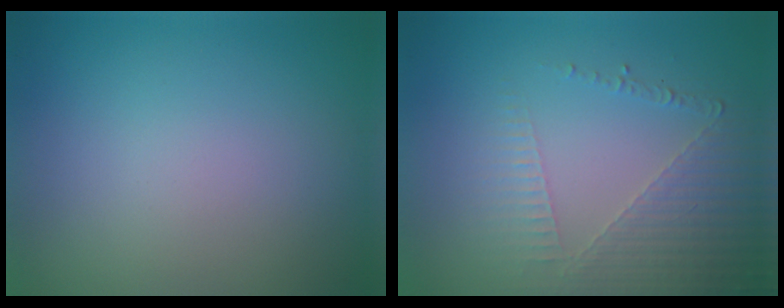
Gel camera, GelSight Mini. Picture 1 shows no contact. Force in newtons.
{"total": 5.0, "press": 3.2, "slide": 3.8}